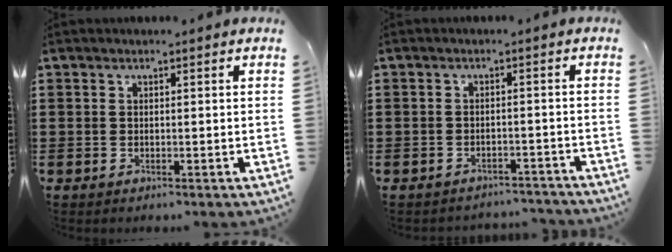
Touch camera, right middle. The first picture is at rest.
{"total": 2.3, "force": [-2.2, 0.3, -0.3], "torque": [-0.002, 0.002, -0.051]}